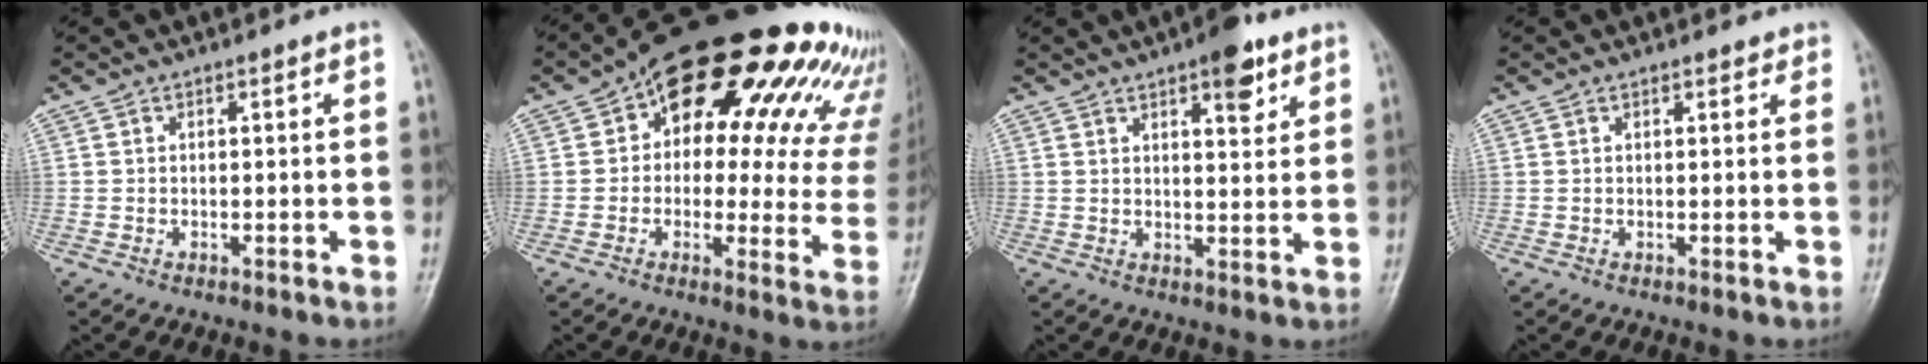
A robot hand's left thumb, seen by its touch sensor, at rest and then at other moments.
{"total": 25.9, "force": [15.2, 12.6, 16.8], "torque": [-0.167, -0.010, 0.177]}
{"total": 6.9, "force": [4.1, 2.5, 5.0], "torque": [-0.050, -0.019, 0.052]}
{"total": 1.4, "force": [1.1, 0.6, 0.5], "torque": [0.001, -0.003, 0.010]}